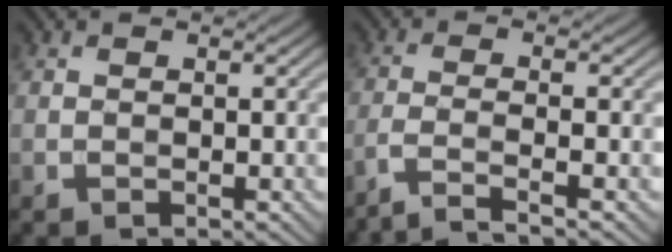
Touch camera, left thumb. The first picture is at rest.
{"total": 4.2, "force": [-2.9, 0.7, 3.0], "torque": [-0.040, 0.006, -0.077]}